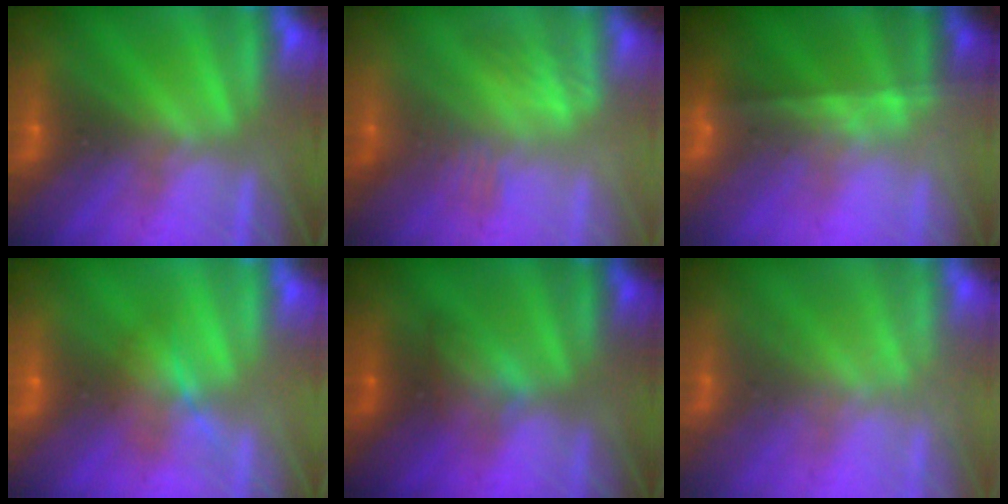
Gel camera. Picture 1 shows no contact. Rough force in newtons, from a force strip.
{"total": 2.8}
{"total": 7.5}
{"total": 1.6}
{"total": 2.3}
{"total": 1.7}